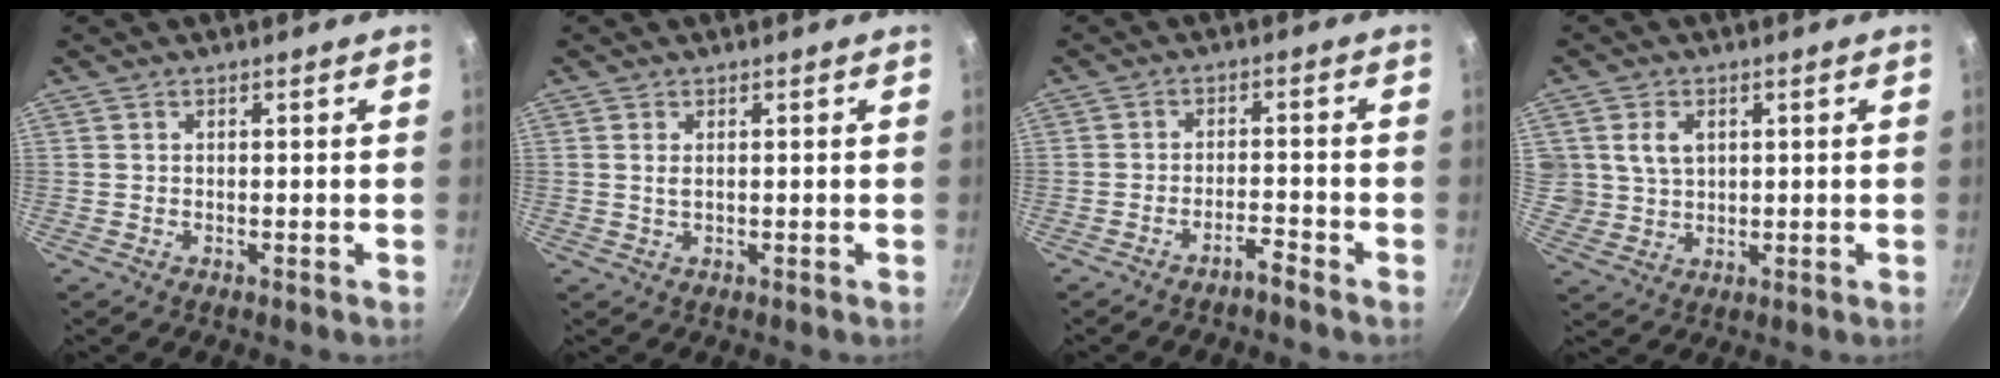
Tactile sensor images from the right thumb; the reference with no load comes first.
{"total": 0.8, "force": [0.2, 0.5, 0.6], "torque": [-0.013, 0.001, 0.004]}
{"total": 2.7, "force": [-2.4, 0.1, 1.2], "torque": [-0.020, 0.024, -0.038]}
{"total": 5.6, "force": [1.8, 4.3, 3.1], "torque": [-0.040, -0.004, 0.041]}